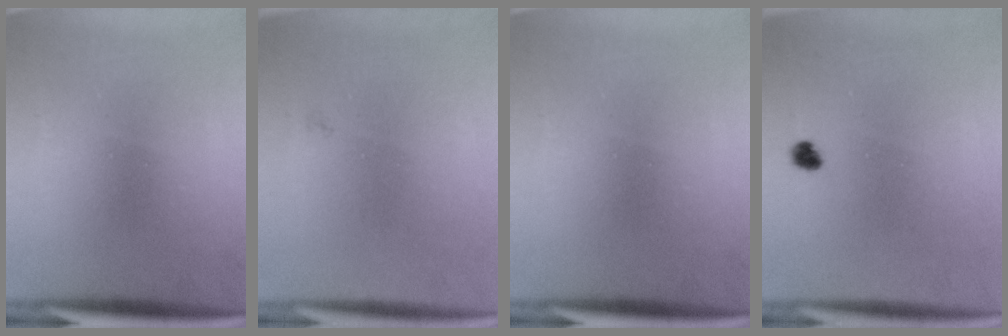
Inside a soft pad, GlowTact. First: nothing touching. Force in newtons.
{"total": 0.7}
{"total": 0.0}
{"total": 1.7}